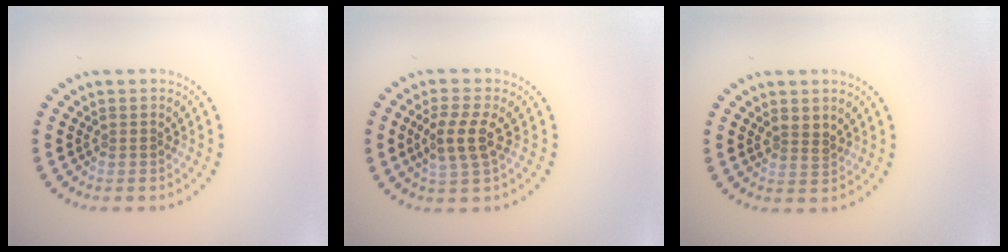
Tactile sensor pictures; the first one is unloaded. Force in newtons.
{"total": 3.0, "press": 2.8, "slide": 1.2}
{"total": 1.4, "press": 1.2, "slide": 0.7}